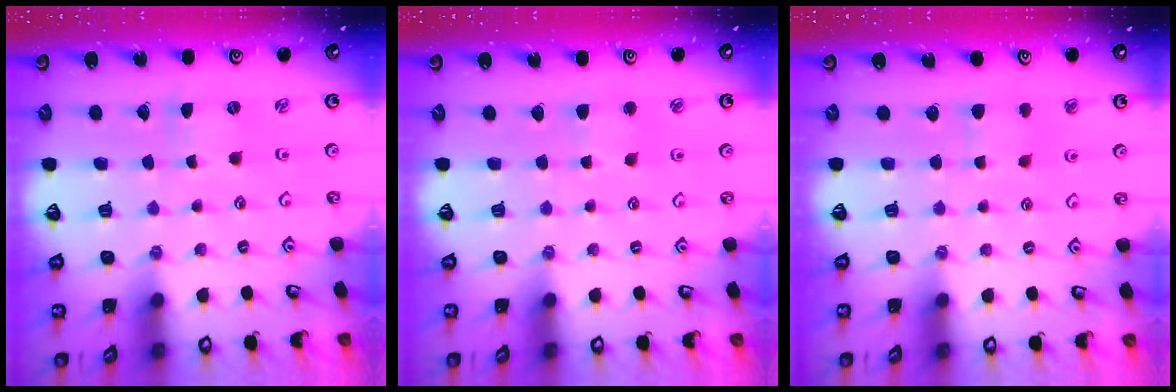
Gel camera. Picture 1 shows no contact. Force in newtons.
{"total": 2.9, "press": 2.9, "slide": 0.3}
{"total": 4.1, "press": 4.0, "slide": 0.8}